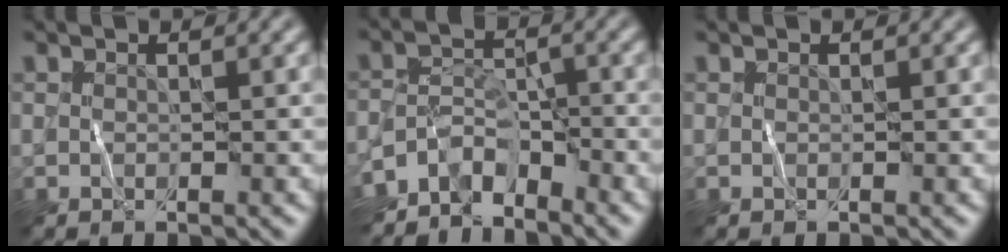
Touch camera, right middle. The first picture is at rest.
{"total": 4.4, "force": [-3.7, 1.9, 1.5], "torque": [-0.012, -0.003, -0.077]}
{"total": 0.0}